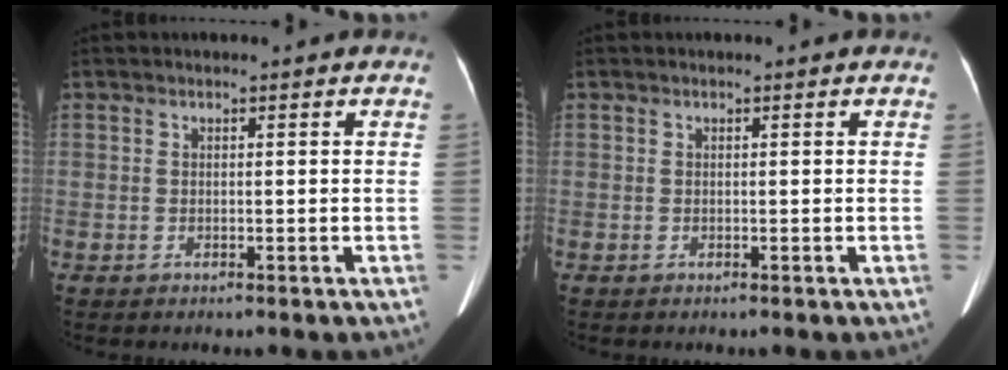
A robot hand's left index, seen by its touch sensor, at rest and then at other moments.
{"total": 0.0}